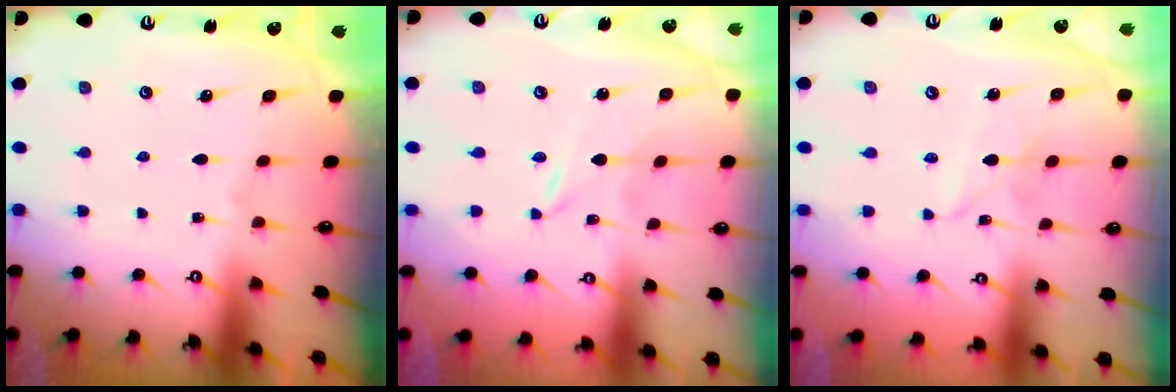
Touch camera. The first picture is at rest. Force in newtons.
{"total": 0.0}
{"total": 2.6, "press": 2.6, "slide": 0.2}